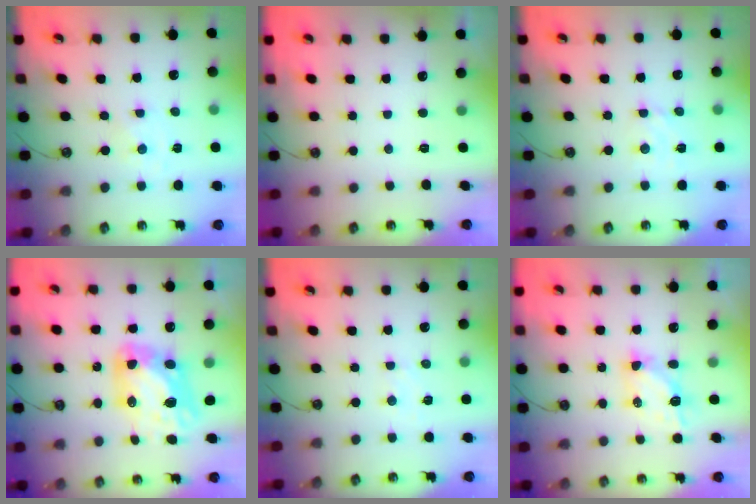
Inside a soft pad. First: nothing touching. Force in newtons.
{"total": 0.0}
{"total": 2.8, "press": 2.8, "slide": 0.4}
{"total": 10.6, "press": 10.5, "slide": 1.1}
{"total": 5.0, "press": 4.9, "slide": 0.5}
{"total": 5.8, "press": 5.8, "slide": 0.2}